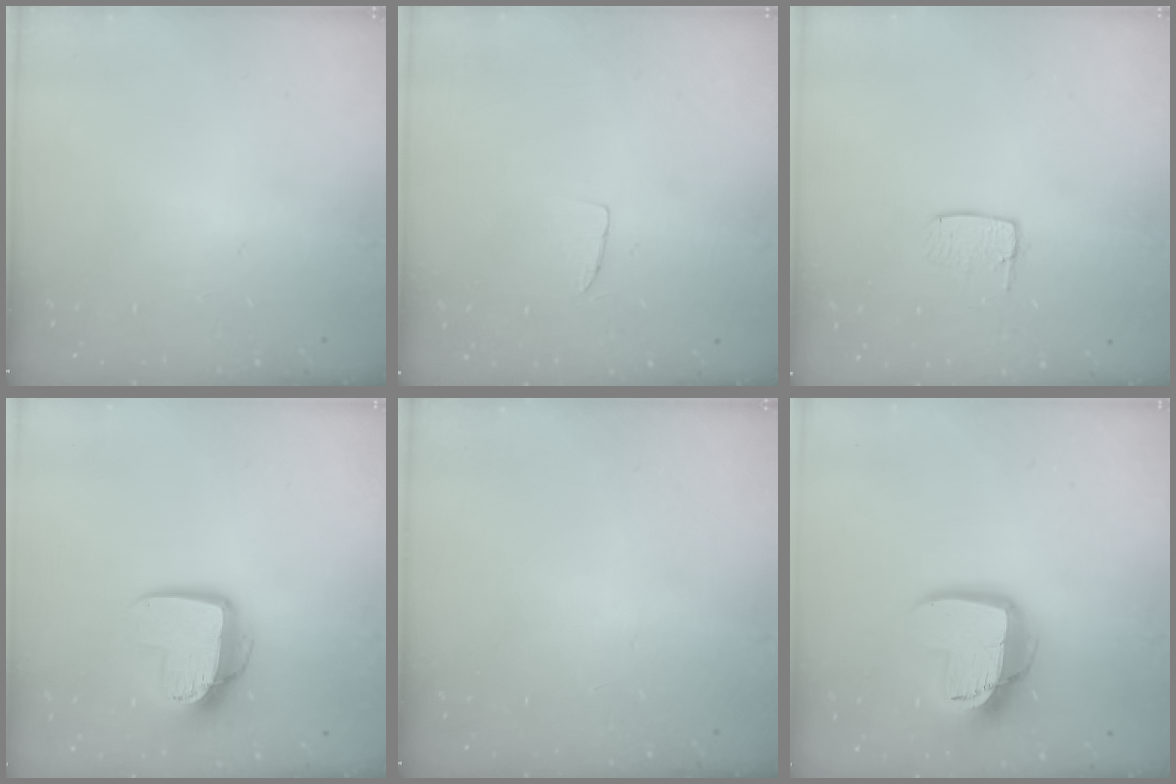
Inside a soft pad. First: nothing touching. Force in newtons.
{"total": 4.1, "press": 4.0, "slide": 0.2}
{"total": 5.8, "press": 5.8, "slide": 0.4}
{"total": 12.9, "press": 12.8, "slide": 1.1}
{"total": 0.0}
{"total": 15.3, "press": 15.2, "slide": 1.2}